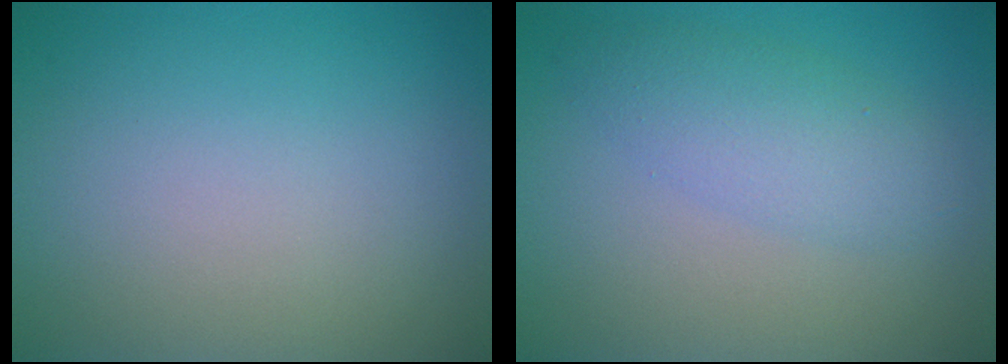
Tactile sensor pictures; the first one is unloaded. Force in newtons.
{"total": 3.4, "press": 3.4, "slide": 0.1}